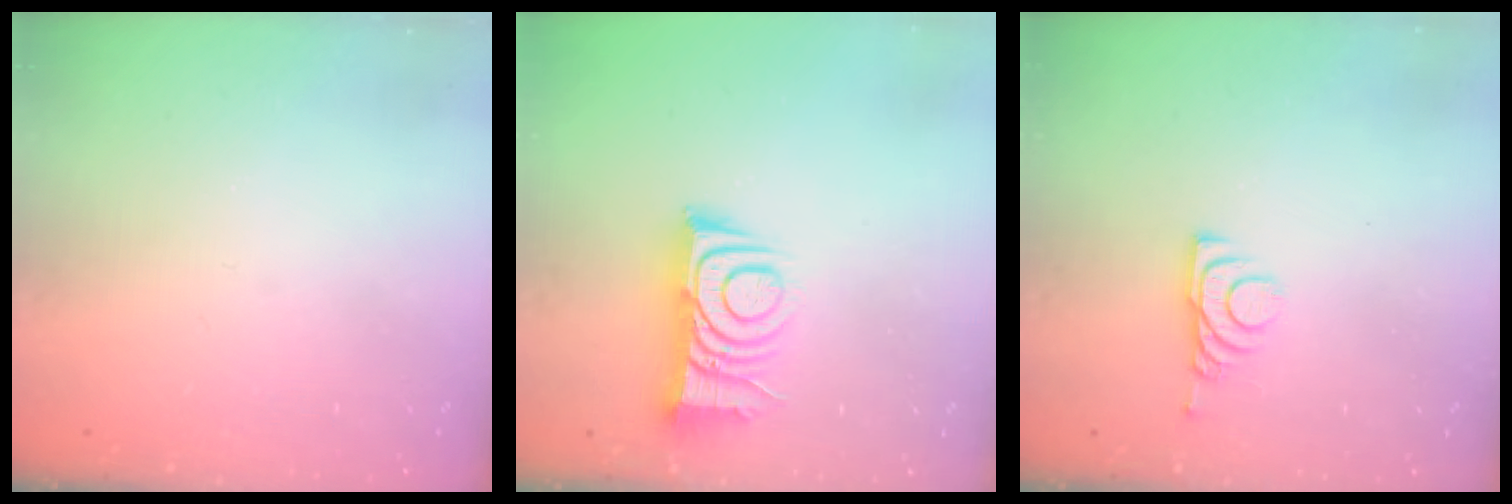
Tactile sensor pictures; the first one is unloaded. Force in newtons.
{"total": 9.6, "press": 9.6, "slide": 0.7}
{"total": 6.0, "press": 5.9, "slide": 0.8}